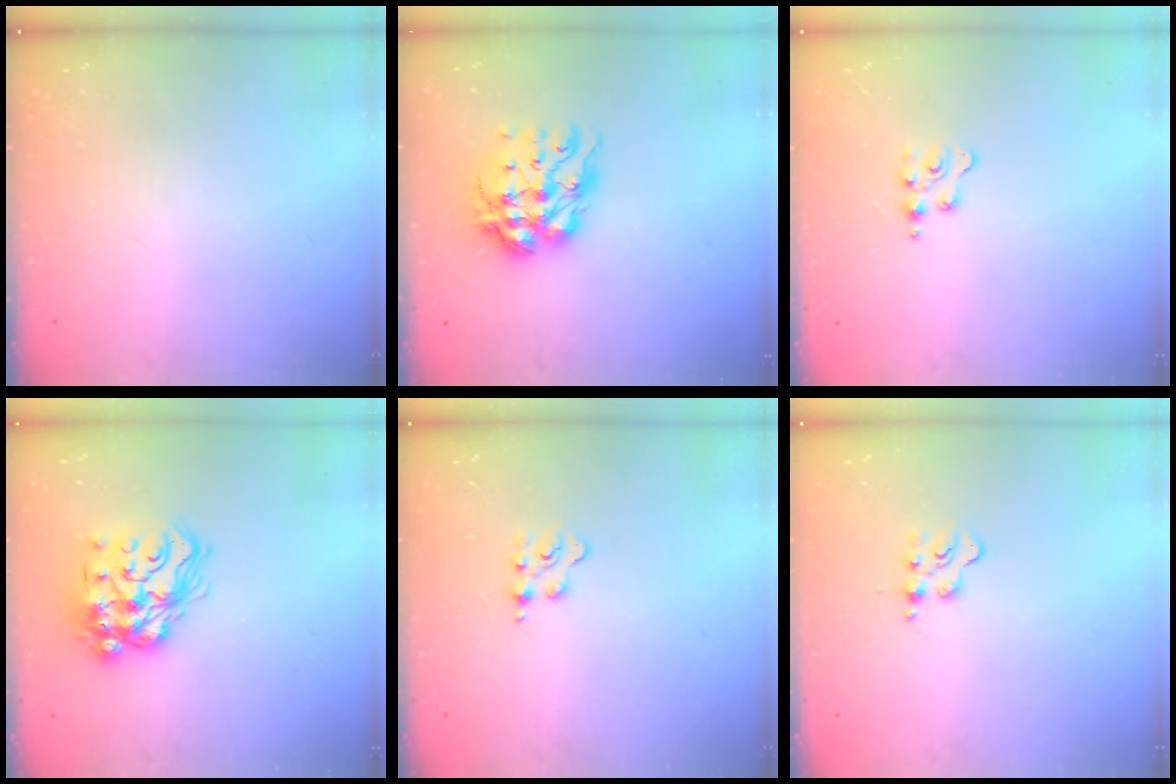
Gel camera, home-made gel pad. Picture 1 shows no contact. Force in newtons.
{"total": 10.9, "press": 10.8, "slide": 1.4}
{"total": 2.5, "press": 2.4, "slide": 0.4}
{"total": 17.8, "press": 17.7, "slide": 1.1}
{"total": 2.4, "press": 2.4, "slide": 0.3}
{"total": 5.6, "press": 5.6, "slide": 0.6}